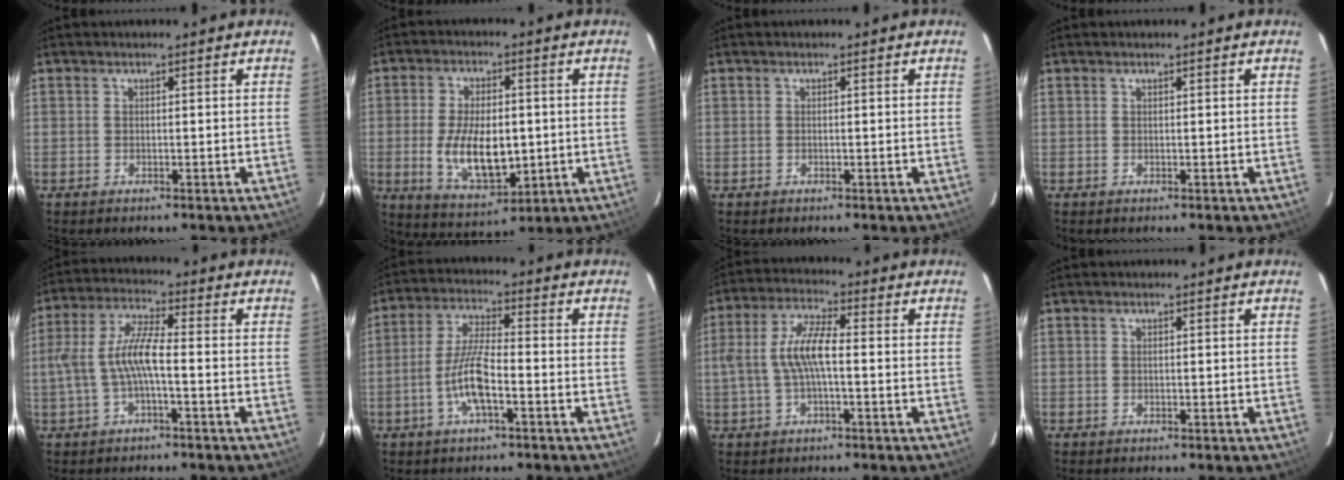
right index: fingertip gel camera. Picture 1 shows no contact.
{"total": 12.3, "force": [-1.5, 6.2, 10.5], "torque": [-0.204, -0.014, -0.012]}
{"total": 0.0}
{"total": 0.0}
{"total": 7.9, "force": [-1.9, 1.6, 7.5], "torque": [-0.165, 0.010, -0.031]}
{"total": 7.9, "force": [-3.3, 1.5, 7.0], "torque": [-0.147, 0.001, -0.062]}
{"total": 8.2, "force": [-0.9, 2.4, 7.8], "torque": [-0.161, 0.011, -0.015]}
{"total": 0.0}